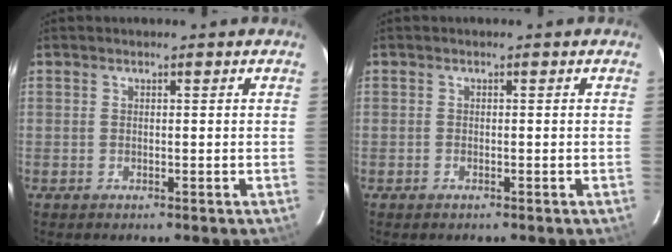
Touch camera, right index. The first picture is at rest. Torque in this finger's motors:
{"motor_torque": [0.03, -0.05, -0.01, -0.02]}